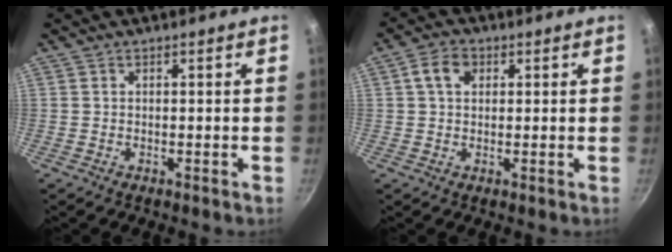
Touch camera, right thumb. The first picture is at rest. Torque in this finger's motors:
{"motor_torque": [-0.19, 1.75, 1.43, -0.63, 0.51]}